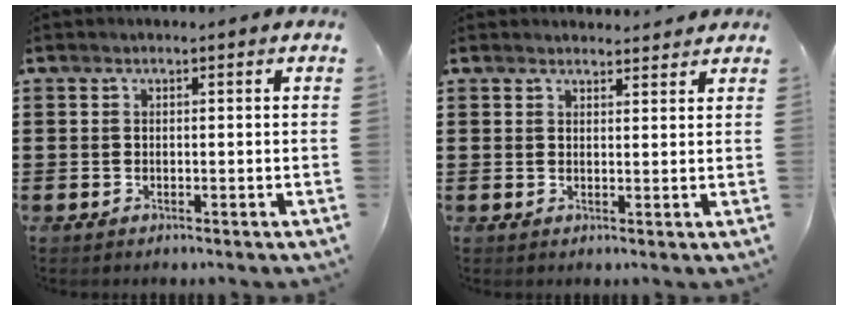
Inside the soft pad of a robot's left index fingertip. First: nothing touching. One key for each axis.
{"total": 2.0, "fx": 2.0, "fy": 0.2, "fz": 0.0, "tx": 0.002, "ty": -0.004, "tz": 0.037}